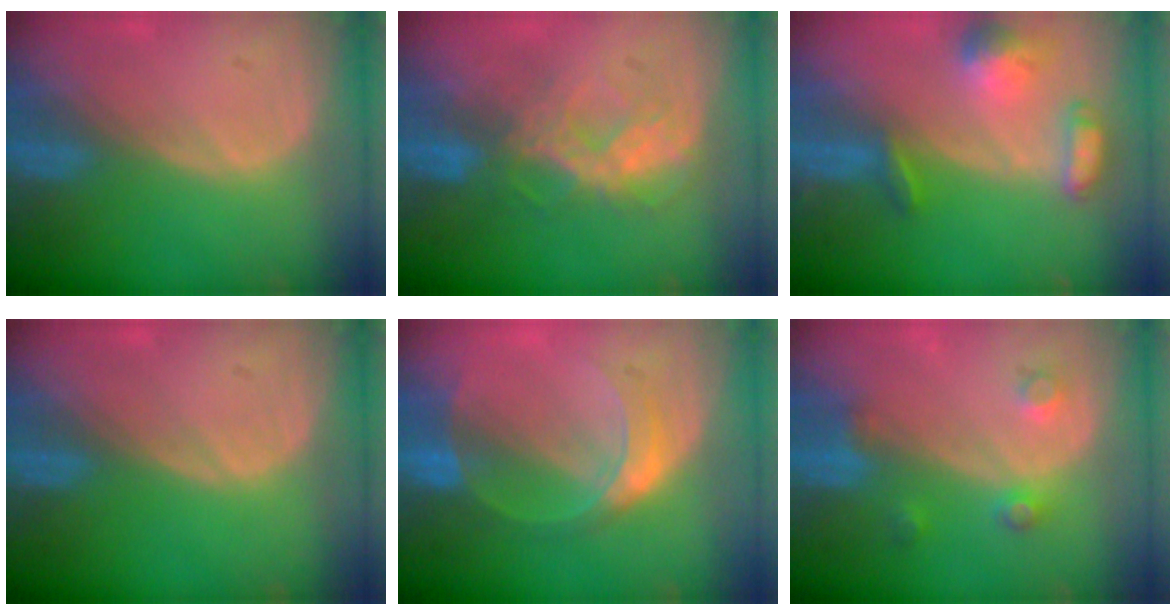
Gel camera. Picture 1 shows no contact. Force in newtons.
{"total": 6.5, "press": 6.5, "slide": 0.4}
{"total": 6.4, "press": 6.4, "slide": 0.5}
{"total": 0.0}
{"total": 5.6, "press": 5.6, "slide": 0.0}
{"total": 3.6, "press": 3.4, "slide": 1.3}